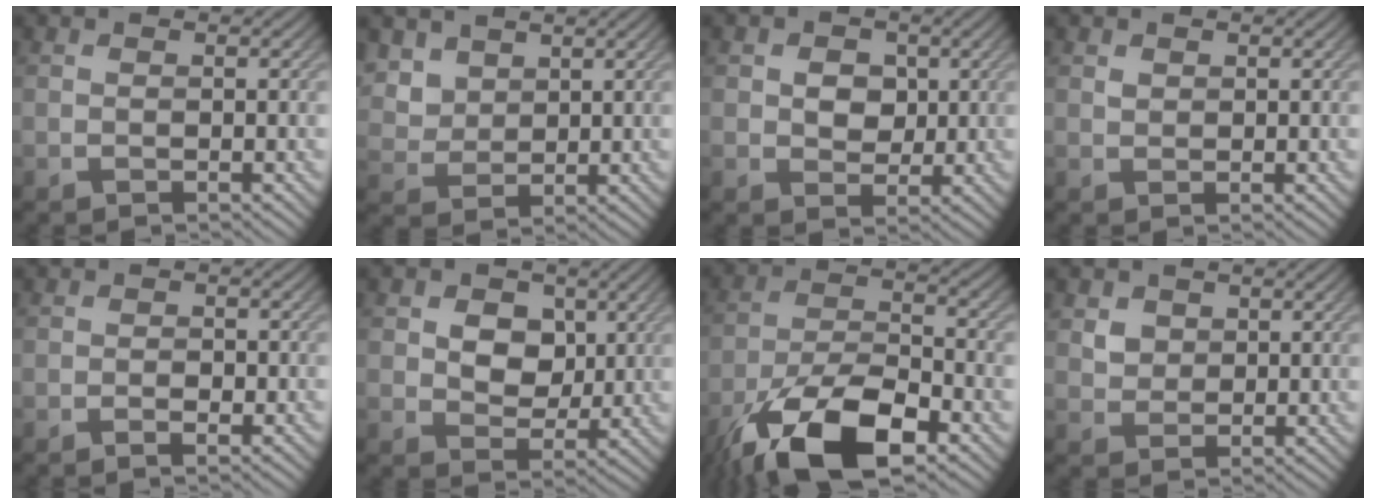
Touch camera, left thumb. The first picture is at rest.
{"total": 5.2, "force": [3.1, 3.4, 2.4], "torque": [-0.075, -0.004, 0.064]}
{"total": 4.4, "force": [1.0, 3.6, 2.3], "torque": [-0.044, -0.002, 0.006]}
{"total": 0.9, "force": [0.6, 0.7, 0.3], "torque": [-0.006, -0.002, 0.012]}
{"total": 1.6, "force": [-0.8, 0.8, 1.1], "torque": [-0.012, -0.001, -0.011]}
{"total": 6.4, "force": [1.8, 4.9, 3.7], "torque": [-0.070, -0.003, 0.019]}
{"total": 15.0, "force": [-9.2, 5.7, 10.4], "torque": [-0.214, -0.020, -0.179]}
{"total": 2.6, "force": [1.3, 2.1, 0.8], "torque": [-0.026, -0.007, 0.024]}